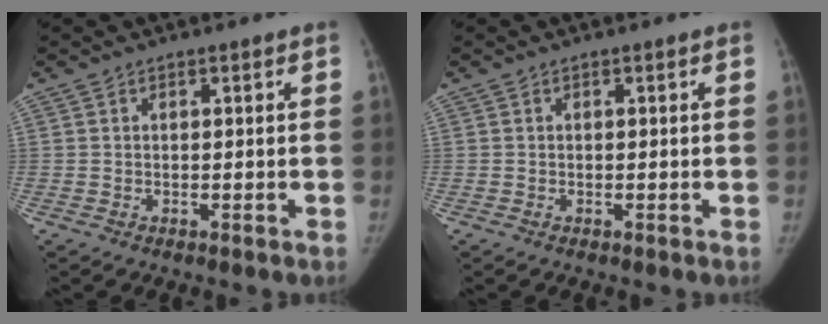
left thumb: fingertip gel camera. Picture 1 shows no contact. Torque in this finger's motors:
{"motor_torque": [-0.20, 0.20, 0.19, -0.19, 0.00]}